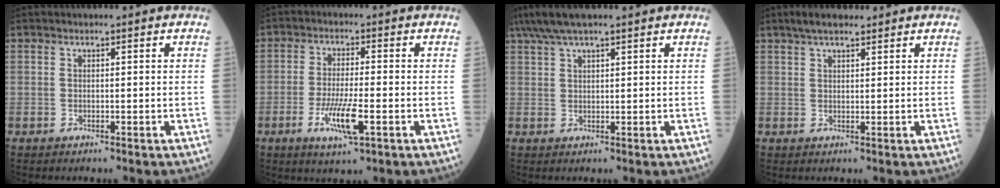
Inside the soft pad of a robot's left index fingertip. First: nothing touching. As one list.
[{"total": 6.9, "force": [-2.7, 0.9, 6.3], "torque": [-0.126, -0.012, -0.046]}, {"total": 6.4, "force": [5.1, 0.7, 3.9], "torque": [-0.078, 0.043, 0.094]}, {"total": 4.2, "force": [3.2, 1.2, 2.4], "torque": [-0.049, 0.018, 0.057]}]